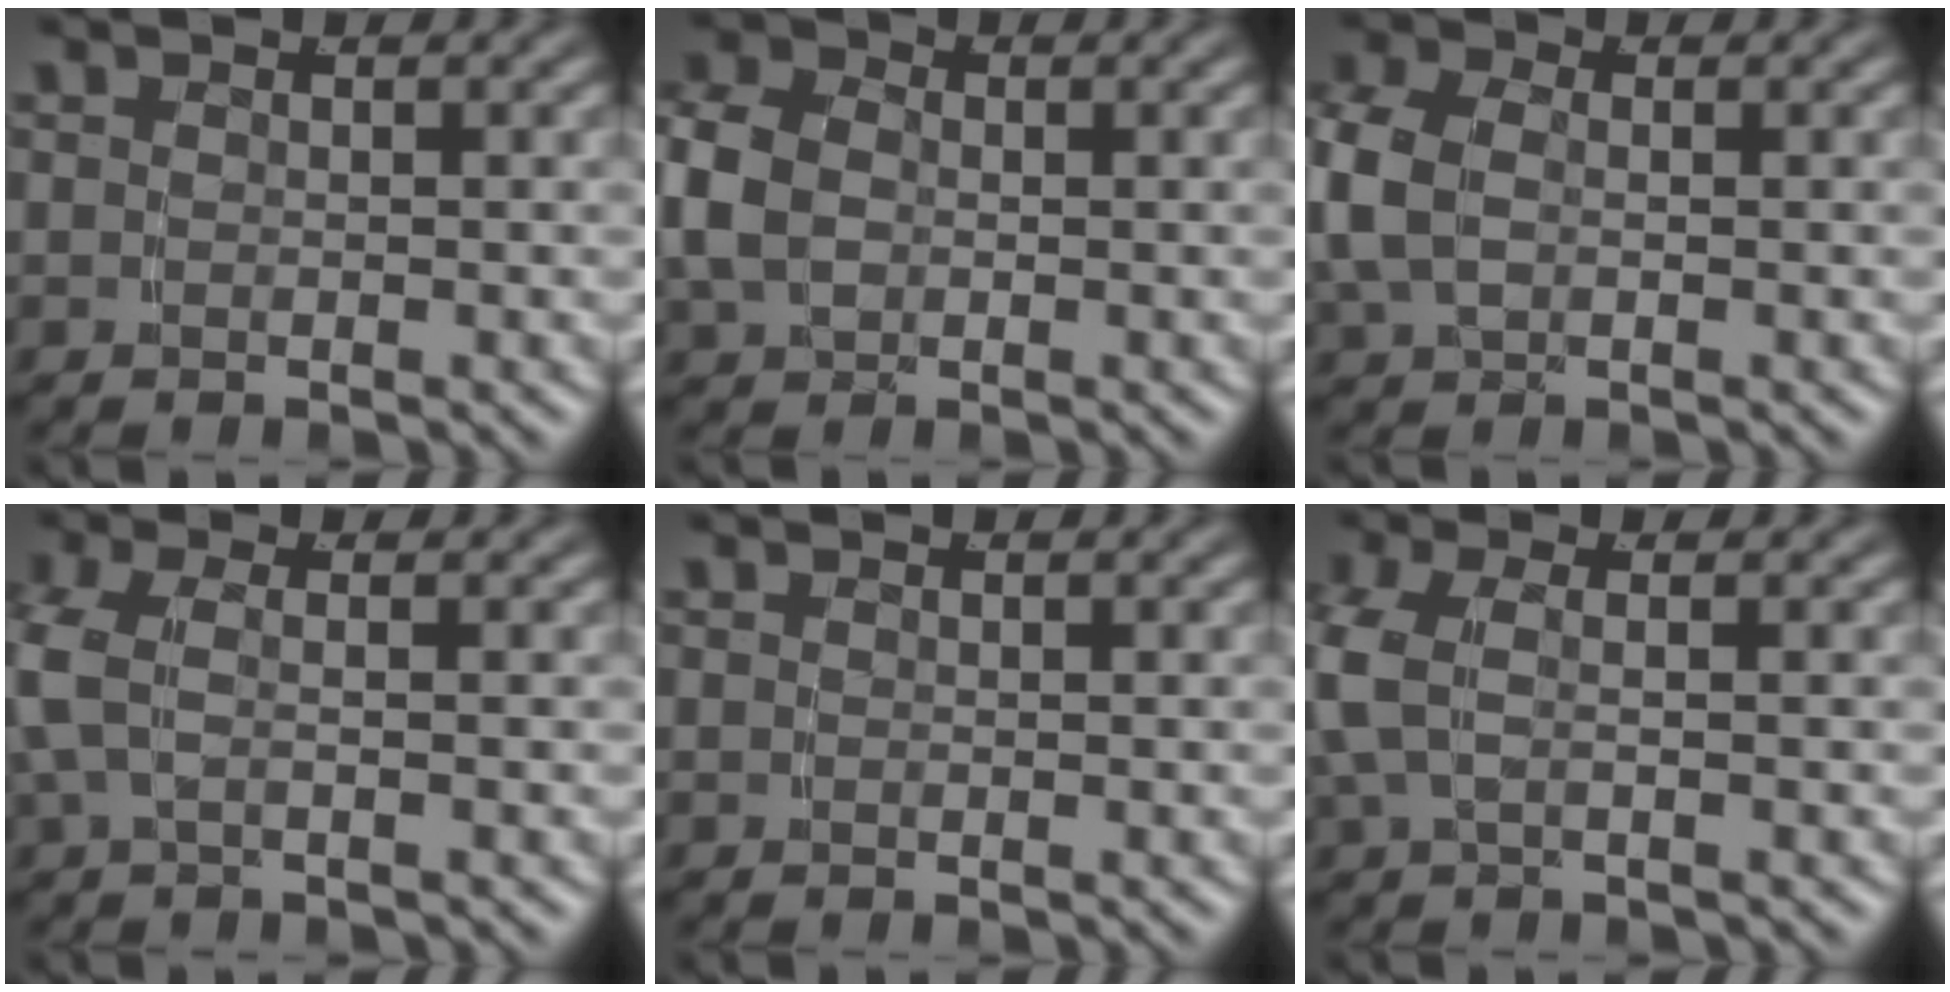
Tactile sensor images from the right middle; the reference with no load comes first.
{"total": 4.4, "force": [0.2, 3.5, 2.6], "torque": [-0.075, -0.008, 0.008]}
{"total": 3.9, "force": [0.2, 2.9, 2.6], "torque": [-0.082, -0.012, 0.015]}
{"total": 2.8, "force": [0.1, 1.2, 2.5], "torque": [-0.074, -0.007, 0.008]}
{"total": 0.0}
{"total": 3.1, "force": [0.1, 1.6, 2.7], "torque": [-0.081, -0.008, 0.010]}